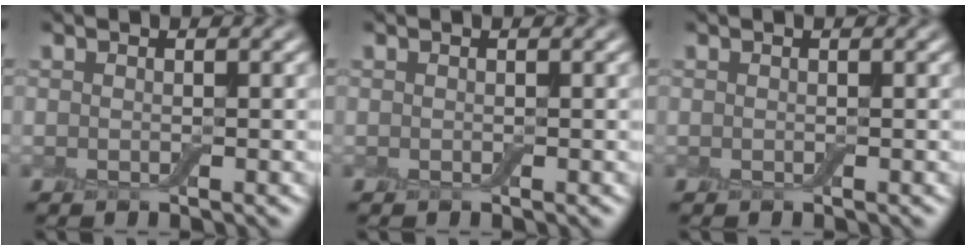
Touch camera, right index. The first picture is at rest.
{"total": 0.0}
{"total": 0.0}